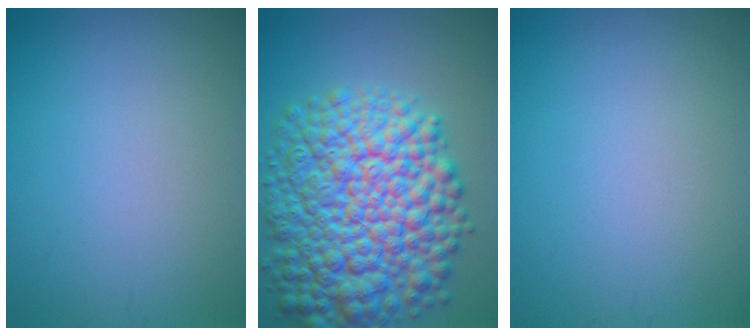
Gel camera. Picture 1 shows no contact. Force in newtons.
{"total": 13.3, "press": 13.3, "slide": 0.3}
{"total": 0.0}